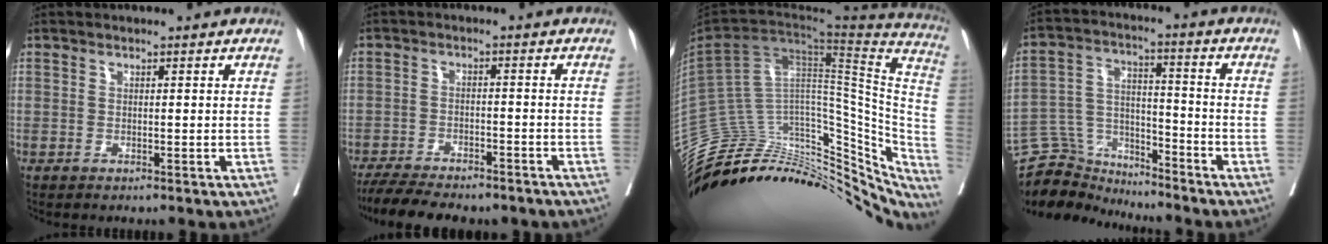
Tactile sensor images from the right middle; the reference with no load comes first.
{"total": 12.3, "force": [-10.5, 3.2, 5.6], "torque": [-0.089, -0.003, -0.149]}
{"total": 36.5, "force": [-28.4, 16.3, 16.2], "torque": [-0.199, 0.057, -0.371]}
{"total": 9.9, "force": [-9.7, 2.3, -0.4], "torque": [0.001, 0.043, -0.181]}